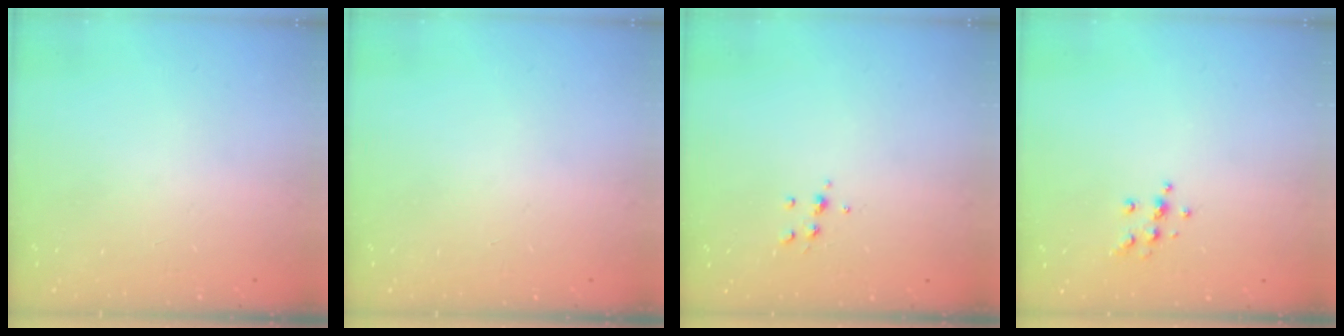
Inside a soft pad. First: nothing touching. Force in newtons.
{"total": 0.0}
{"total": 5.4, "press": 5.4, "slide": 0.5}
{"total": 5.7, "press": 5.6, "slide": 1.1}